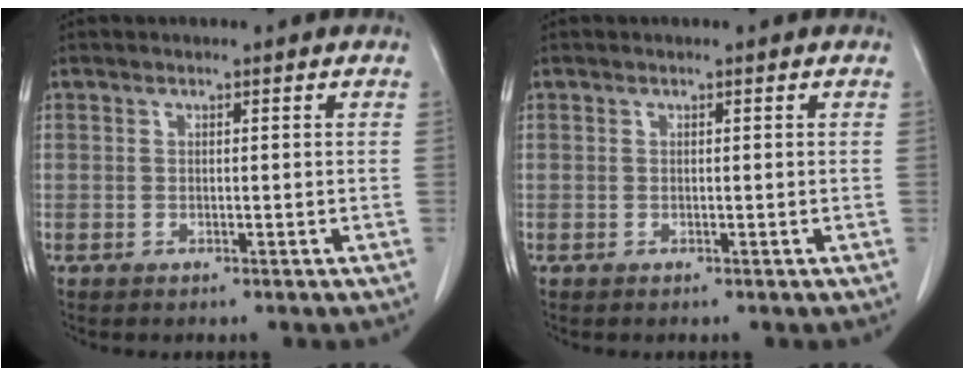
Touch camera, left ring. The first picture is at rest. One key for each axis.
{"total": 0.0}